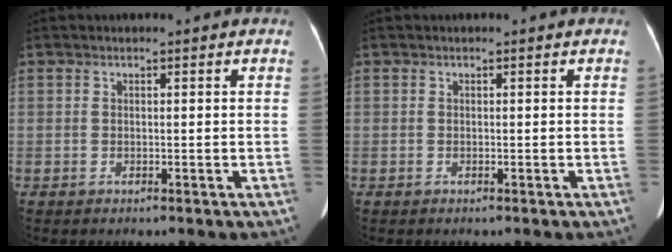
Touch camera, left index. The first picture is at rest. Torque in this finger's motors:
{"motor_torque": [0.03, 0.08, 0.00, 0.01]}